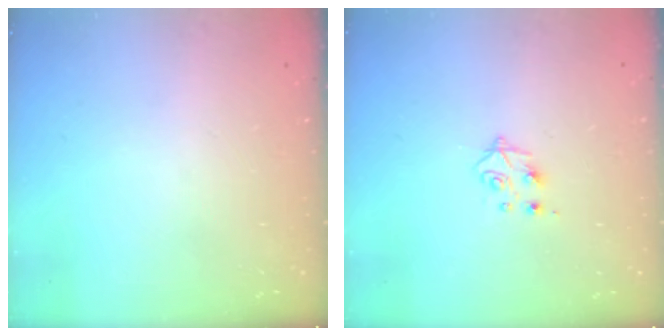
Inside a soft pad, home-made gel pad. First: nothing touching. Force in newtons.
{"total": 4.4, "press": 4.4, "slide": 0.6}